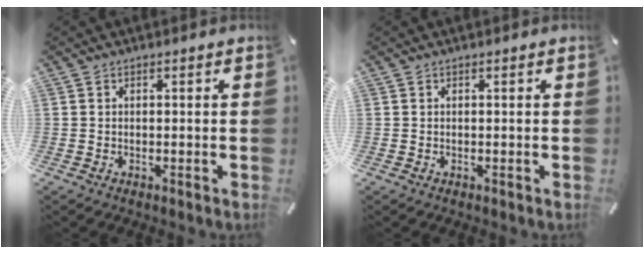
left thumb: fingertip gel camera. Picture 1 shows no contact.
{"total": 0.0}